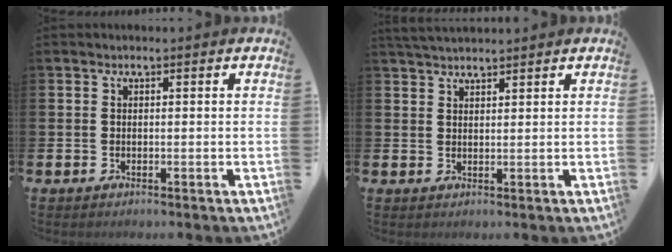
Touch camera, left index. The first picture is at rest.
{"total": 2.8, "force": [2.7, 0.5, 0.7], "torque": [-0.021, -0.006, 0.051]}